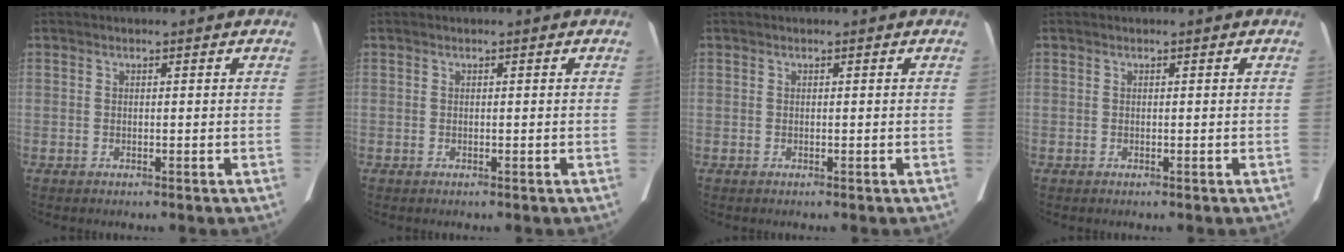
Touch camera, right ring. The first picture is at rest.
{"total": 0.0}
{"total": 0.0}
{"total": 0.0}